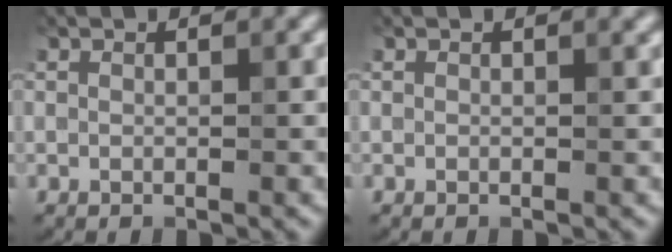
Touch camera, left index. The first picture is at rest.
{"total": 0.0}